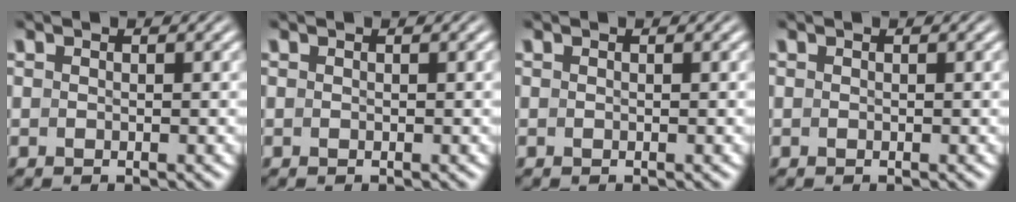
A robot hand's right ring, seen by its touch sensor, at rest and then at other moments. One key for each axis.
{"total": 0.0}
{"total": 0.0}
{"total": 0.0}